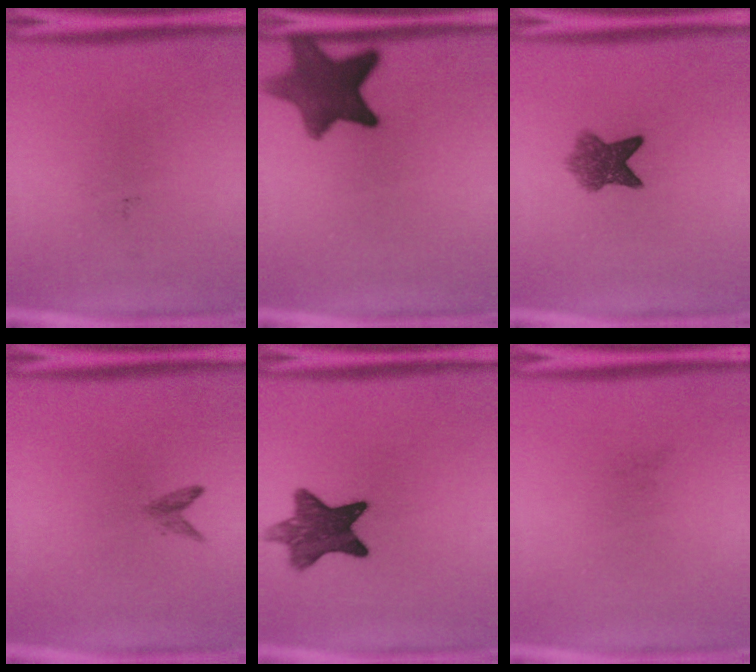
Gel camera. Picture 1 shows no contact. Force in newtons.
{"total": 10.7}
{"total": 5.9}
{"total": 1.3}
{"total": 9.5}
{"total": 0.0}